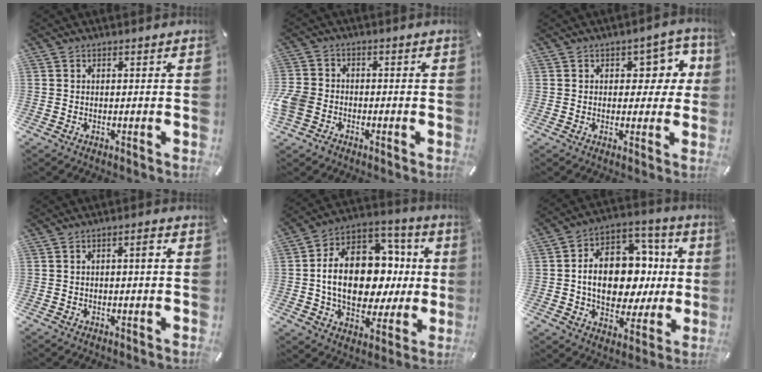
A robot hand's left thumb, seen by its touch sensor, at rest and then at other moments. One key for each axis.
{"total": 5.2, "fx": -2.6, "fy": 4.1, "fz": 2.1, "tx": -0.052, "ty": 0.012, "tz": -0.048}
{"total": 7.3, "fx": 1.5, "fy": 4.9, "fz": 5.2, "tx": -0.050, "ty": -0.004, "tz": 0.017}
{"total": 2.3, "fx": -0.2, "fy": 0.8, "fz": 2.1, "tx": -0.039, "ty": 0.011, "tz": -0.007}
{"total": 20.7, "fx": -0.2, "fy": 15.0, "fz": 14.3, "tx": -0.242, "ty": -0.007, "tz": 0.006}
{"total": 17.4, "fx": -0.8, "fy": 13.1, "fz": 11.4, "tx": -0.186, "ty": 0.001, "tz": -0.006}